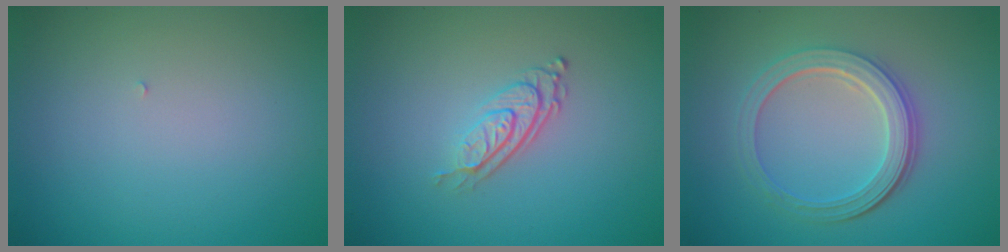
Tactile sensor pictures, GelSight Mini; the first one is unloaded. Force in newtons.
{"total": 2.9, "press": 1.9, "slide": 2.2}
{"total": 4.7, "press": 3.6, "slide": 2.9}